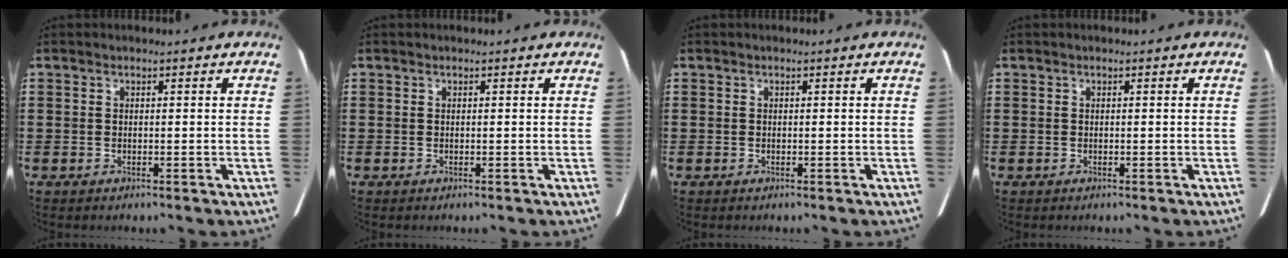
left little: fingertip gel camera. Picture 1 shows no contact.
{"total": 0.0}
{"total": 0.0}
{"total": 0.0}